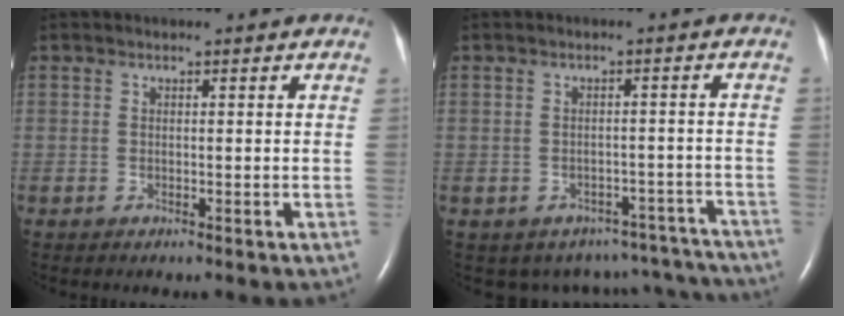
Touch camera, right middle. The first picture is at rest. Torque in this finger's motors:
{"motor_torque": [-0.38, -0.48, -0.06, 0.00]}